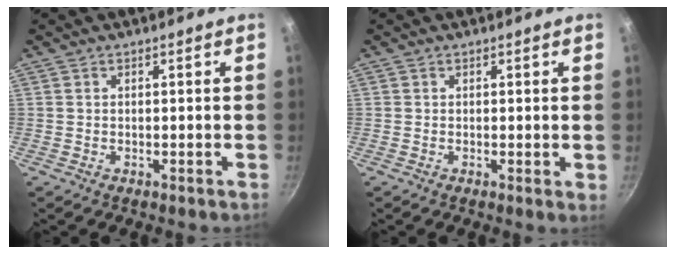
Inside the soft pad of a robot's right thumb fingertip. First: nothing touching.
{"total": 0.9, "force": [0.1, 0.3, 0.9], "torque": [-0.013, -0.004, -0.001]}